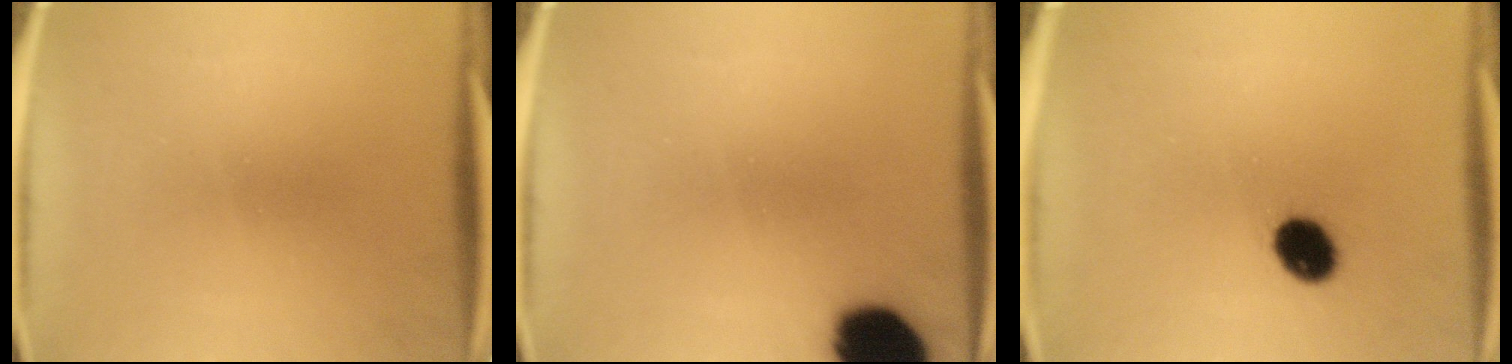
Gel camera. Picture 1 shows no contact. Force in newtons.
{"total": 14.7}
{"total": 7.2}